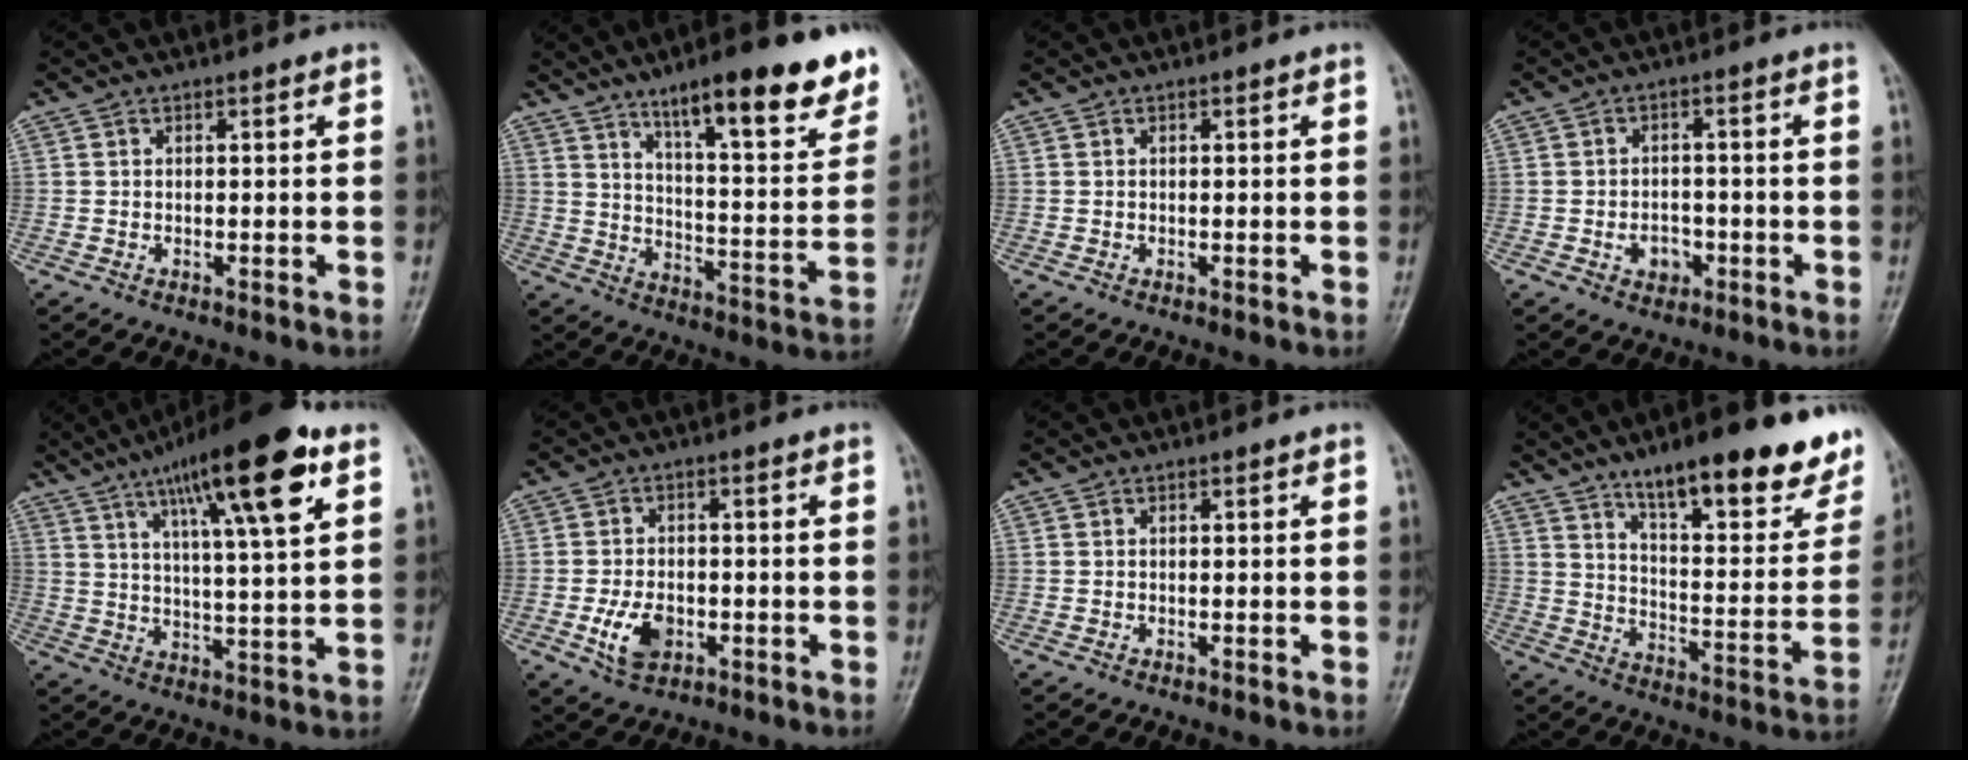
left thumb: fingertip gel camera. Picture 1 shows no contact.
{"total": 21.2, "force": [13.9, 4.8, 15.3], "torque": [-0.181, -0.061, 0.208]}
{"total": 0.0}
{"total": 4.4, "force": [-1.6, 3.3, 2.4], "torque": [-0.018, 0.013, -0.023]}
{"total": 18.6, "force": [9.3, 3.7, 15.7], "torque": [-0.236, -0.019, 0.147]}
{"total": 6.6, "force": [-2.1, 4.3, 4.6], "torque": [-0.078, 0.004, -0.034]}
{"total": 0.0}
{"total": 23.2, "force": [15.8, 6.9, 15.5], "torque": [-0.169, -0.070, 0.228]}